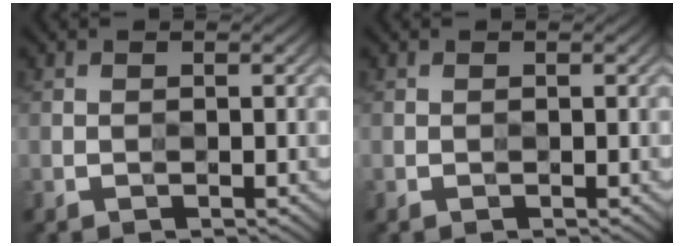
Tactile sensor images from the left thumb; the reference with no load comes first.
{"total": 0.0}